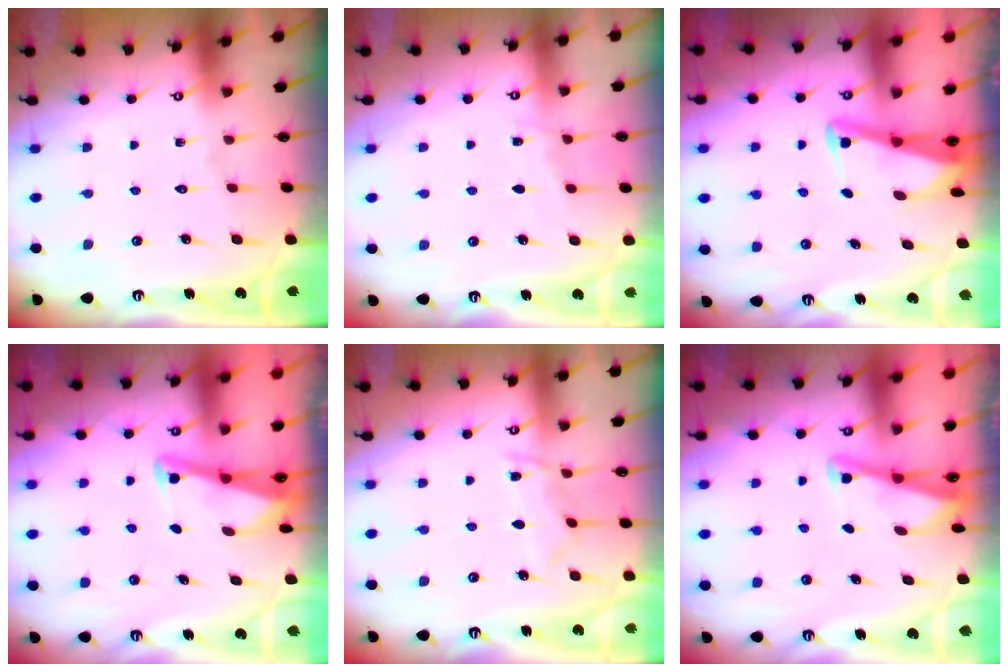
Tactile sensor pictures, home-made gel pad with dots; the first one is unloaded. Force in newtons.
{"total": 3.5, "press": 3.5, "slide": 0.5}
{"total": 2.9, "press": 2.9, "slide": 0.3}
{"total": 2.8, "press": 2.8, "slide": 0.4}
{"total": 6.8, "press": 6.8, "slide": 0.9}
{"total": 2.8, "press": 2.8, "slide": 0.3}